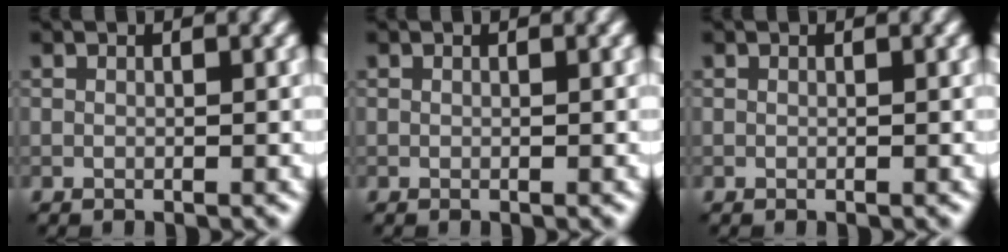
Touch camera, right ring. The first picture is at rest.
{"total": 0.0}
{"total": 0.0}